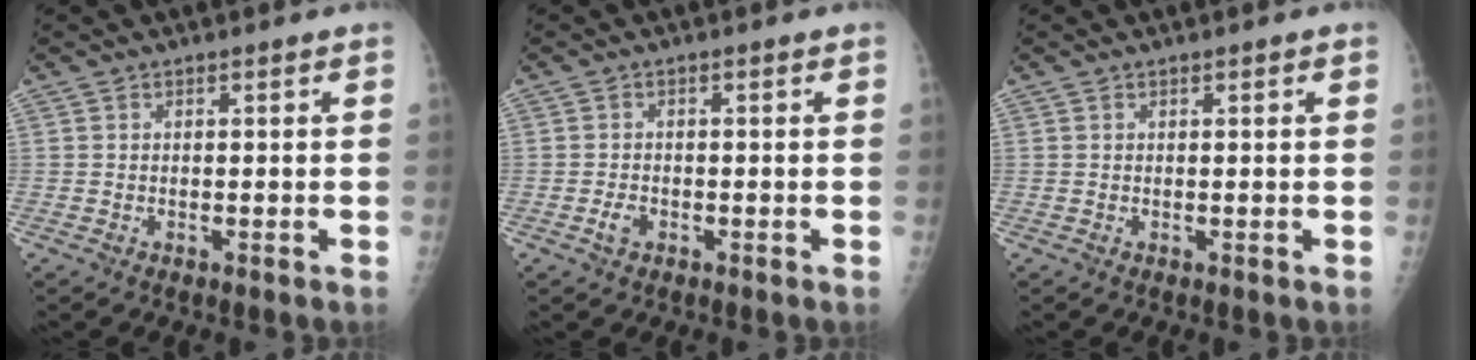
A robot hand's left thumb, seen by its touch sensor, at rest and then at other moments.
{"total": 1.7, "force": [-0.7, 1.1, 1.1], "torque": [-0.021, 0.003, -0.013]}
{"total": 0.7, "force": [0.4, 0.1, 0.6], "torque": [-0.008, 0.001, 0.005]}